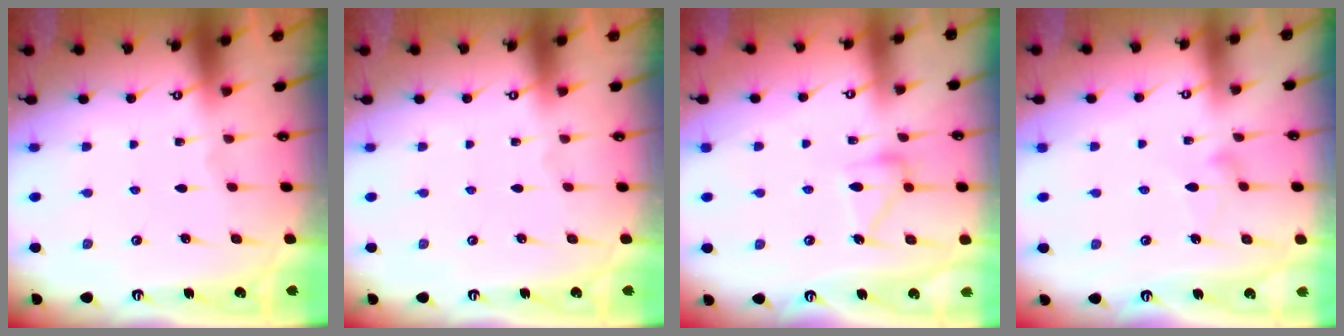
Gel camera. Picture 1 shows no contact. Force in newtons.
{"total": 0.0}
{"total": 13.1, "press": 13.1, "slide": 0.7}
{"total": 7.8, "press": 7.8, "slide": 0.5}